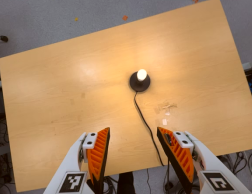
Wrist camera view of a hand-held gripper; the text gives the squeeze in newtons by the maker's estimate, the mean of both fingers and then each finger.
{"total": 0.0}